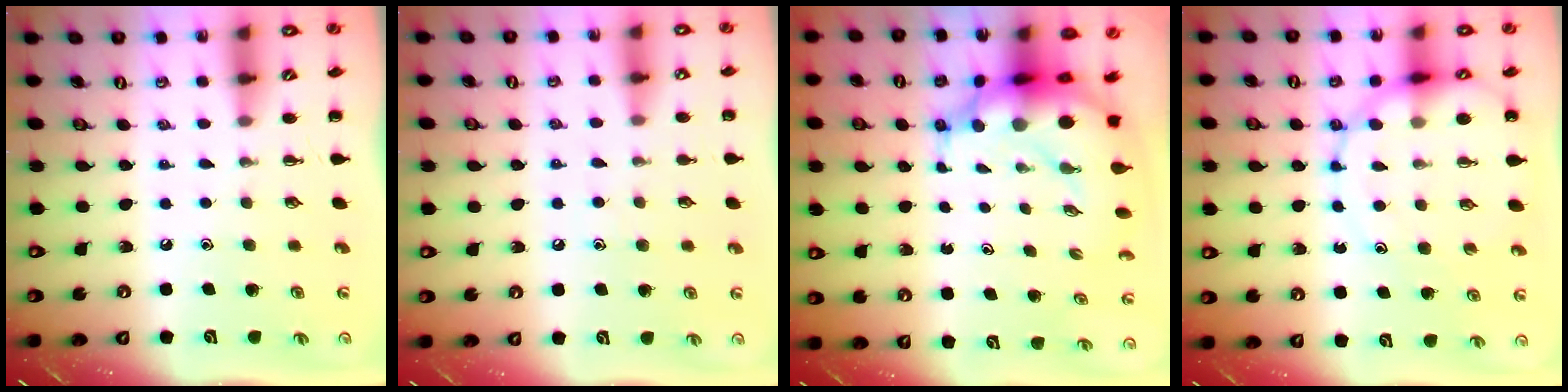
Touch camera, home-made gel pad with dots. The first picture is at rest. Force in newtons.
{"total": 6.3, "press": 6.1, "slide": 1.7}
{"total": 10.6, "press": 10.3, "slide": 2.5}
{"total": 12.2, "press": 11.9, "slide": 3.0}